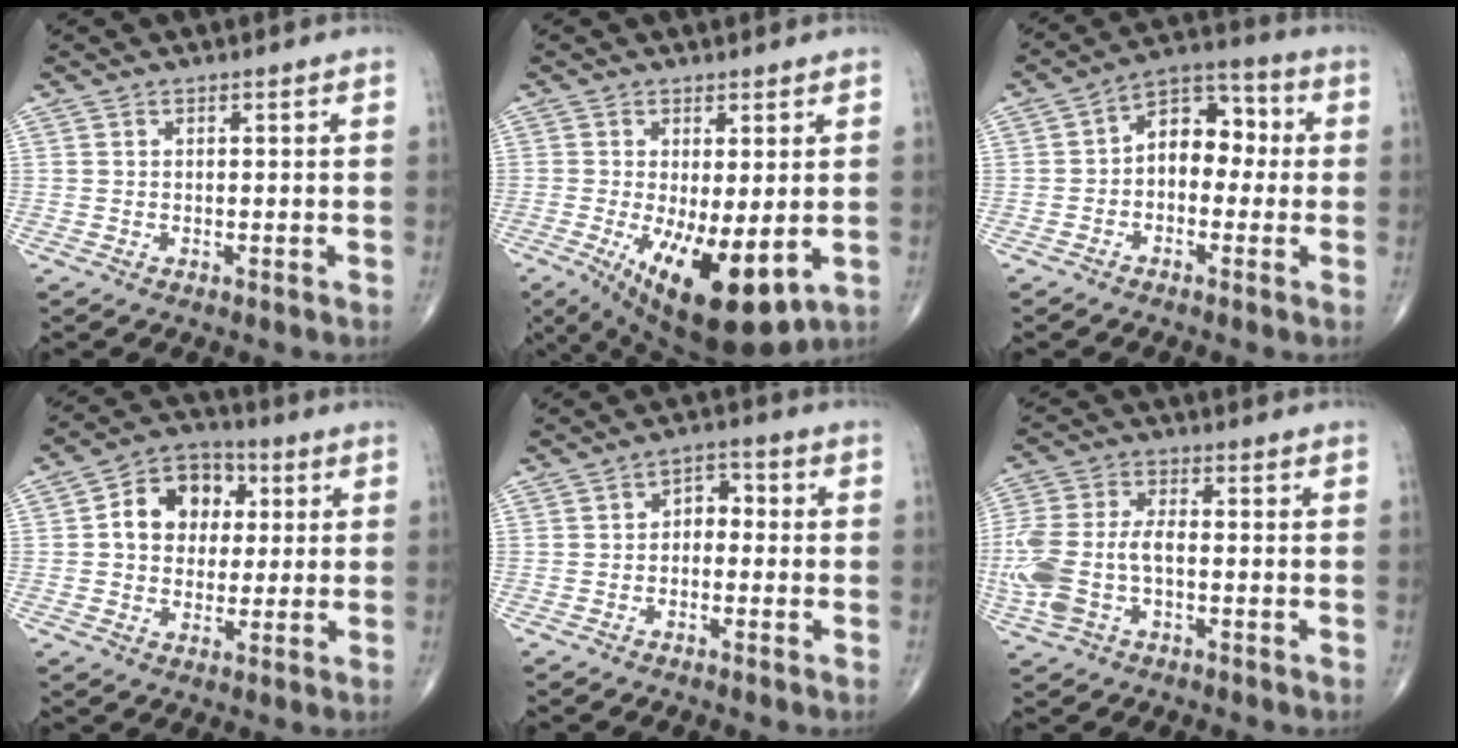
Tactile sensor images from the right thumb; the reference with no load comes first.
{"total": 14.2, "force": [-3.5, 5.2, 12.7], "torque": [-0.202, -0.028, -0.035]}
{"total": 9.9, "force": [-0.2, 6.5, 7.4], "torque": [-0.079, 0.039, -0.021]}
{"total": 10.8, "force": [2.1, 8.3, 6.5], "torque": [-0.065, 0.011, 0.026]}
{"total": 4.0, "force": [-0.5, 2.8, 2.8], "torque": [-0.023, 0.023, -0.022]}
{"total": 12.8, "force": [-2.5, 7.1, 10.4], "torque": [-0.258, 0.020, -0.047]}